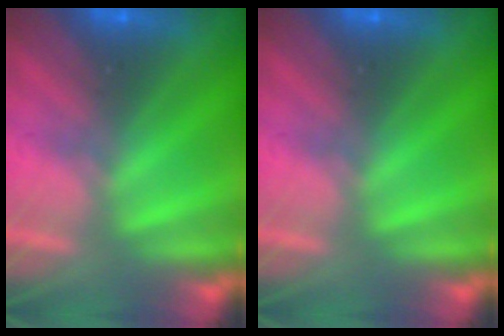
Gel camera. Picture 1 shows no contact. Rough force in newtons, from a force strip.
{"total": 0.0}